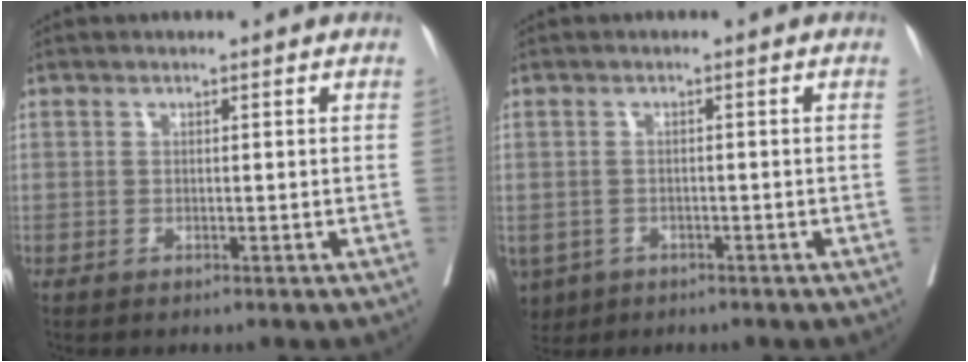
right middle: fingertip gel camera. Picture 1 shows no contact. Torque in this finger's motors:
{"motor_torque": [1.12, -1.02, 1.05, 0.21]}